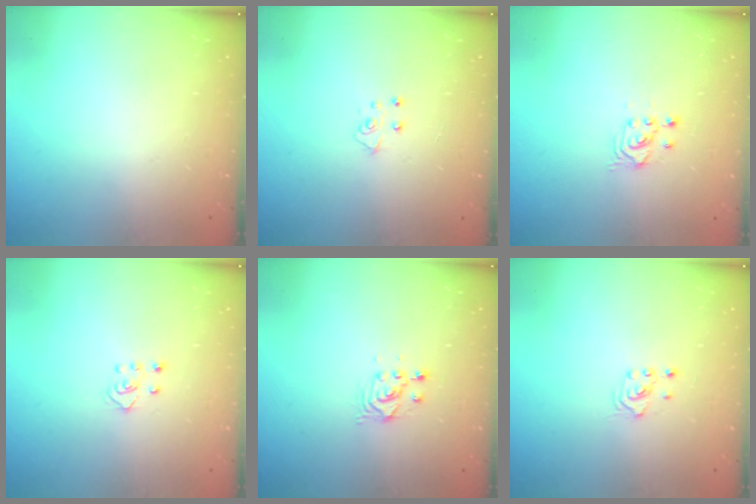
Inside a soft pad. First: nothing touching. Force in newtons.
{"total": 4.9, "press": 4.9, "slide": 0.5}
{"total": 2.7, "press": 2.7, "slide": 0.3}
{"total": 3.1, "press": 3.1, "slide": 0.4}
{"total": 2.9, "press": 2.9, "slide": 0.1}
{"total": 2.0, "press": 2.0, "slide": 0.3}